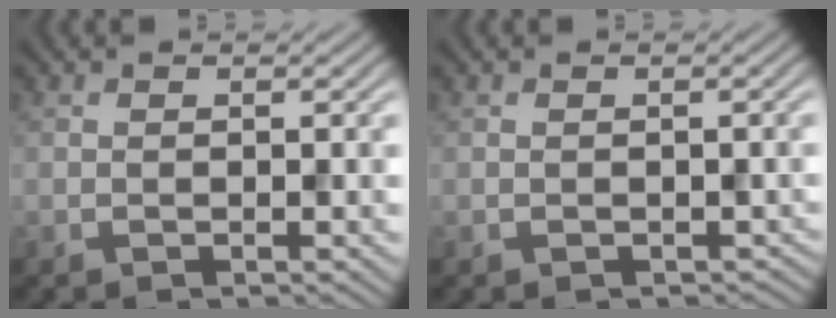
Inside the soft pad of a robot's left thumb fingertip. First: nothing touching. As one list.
[{"total": 0.8, "force": [-0.3, 0.6, 0.3], "torque": [-0.007, -0.008, -0.004]}]